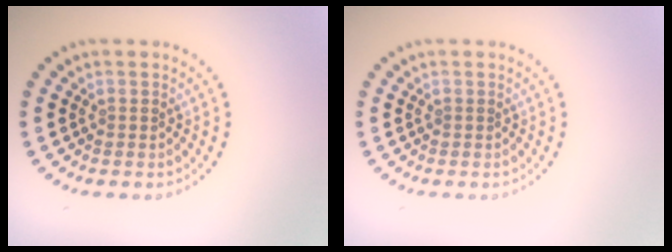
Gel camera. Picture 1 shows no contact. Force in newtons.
{"total": 0.0}